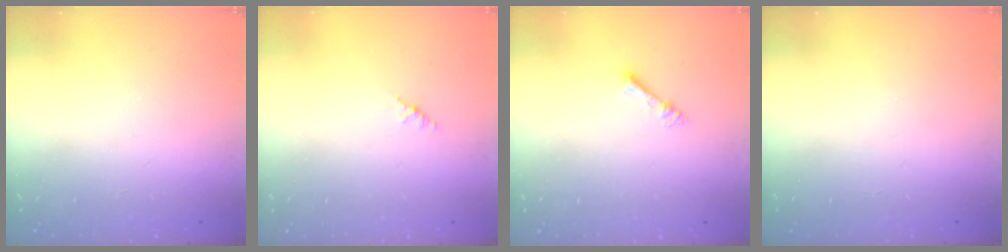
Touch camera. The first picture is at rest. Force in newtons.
{"total": 1.4, "press": 1.3, "slide": 0.4}
{"total": 1.0, "press": 1.0, "slide": 0.3}
{"total": 0.0}